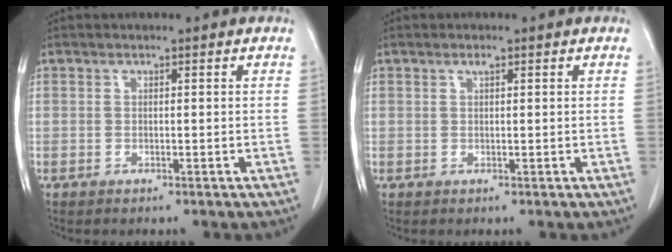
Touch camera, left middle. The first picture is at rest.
{"total": 0.7, "force": [0.4, 0.1, 0.5], "torque": [-0.010, 0.000, 0.007]}